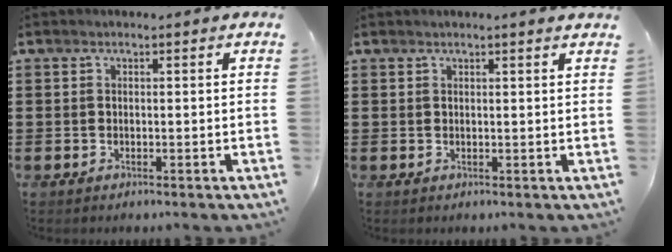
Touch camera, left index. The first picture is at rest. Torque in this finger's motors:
{"motor_torque": [0.27, -0.25, 0.08, 0.02]}